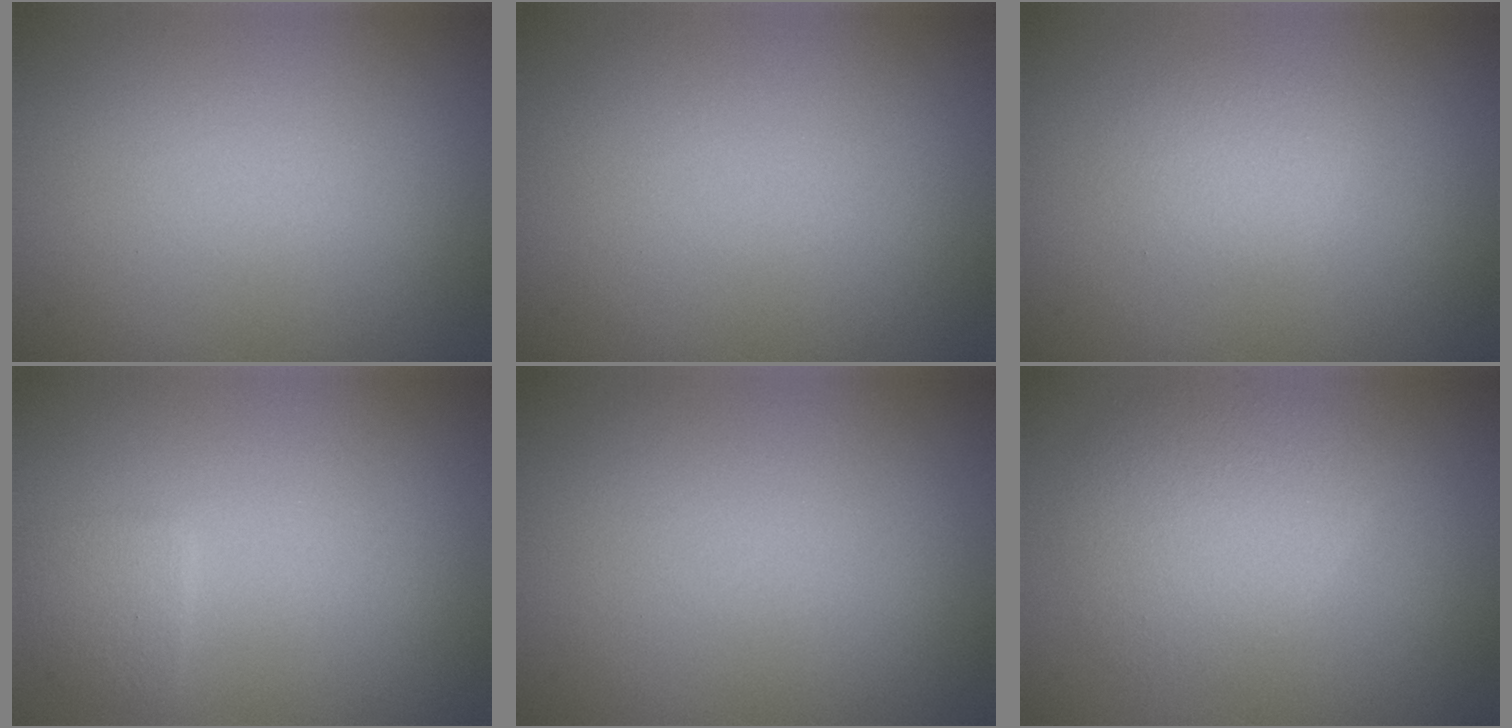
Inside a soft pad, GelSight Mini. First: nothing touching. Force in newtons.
{"total": 0.0}
{"total": 1.5, "press": 1.5, "slide": 0.0}
{"total": 1.6, "press": 1.6, "slide": 0.1}
{"total": 0.0}
{"total": 4.0, "press": 4.0, "slide": 0.0}